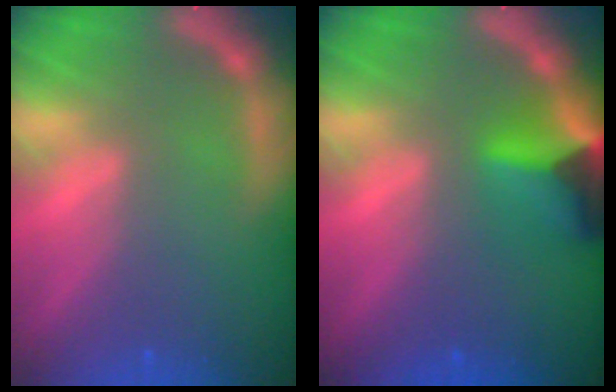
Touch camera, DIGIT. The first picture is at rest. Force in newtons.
{"total": 5.9}